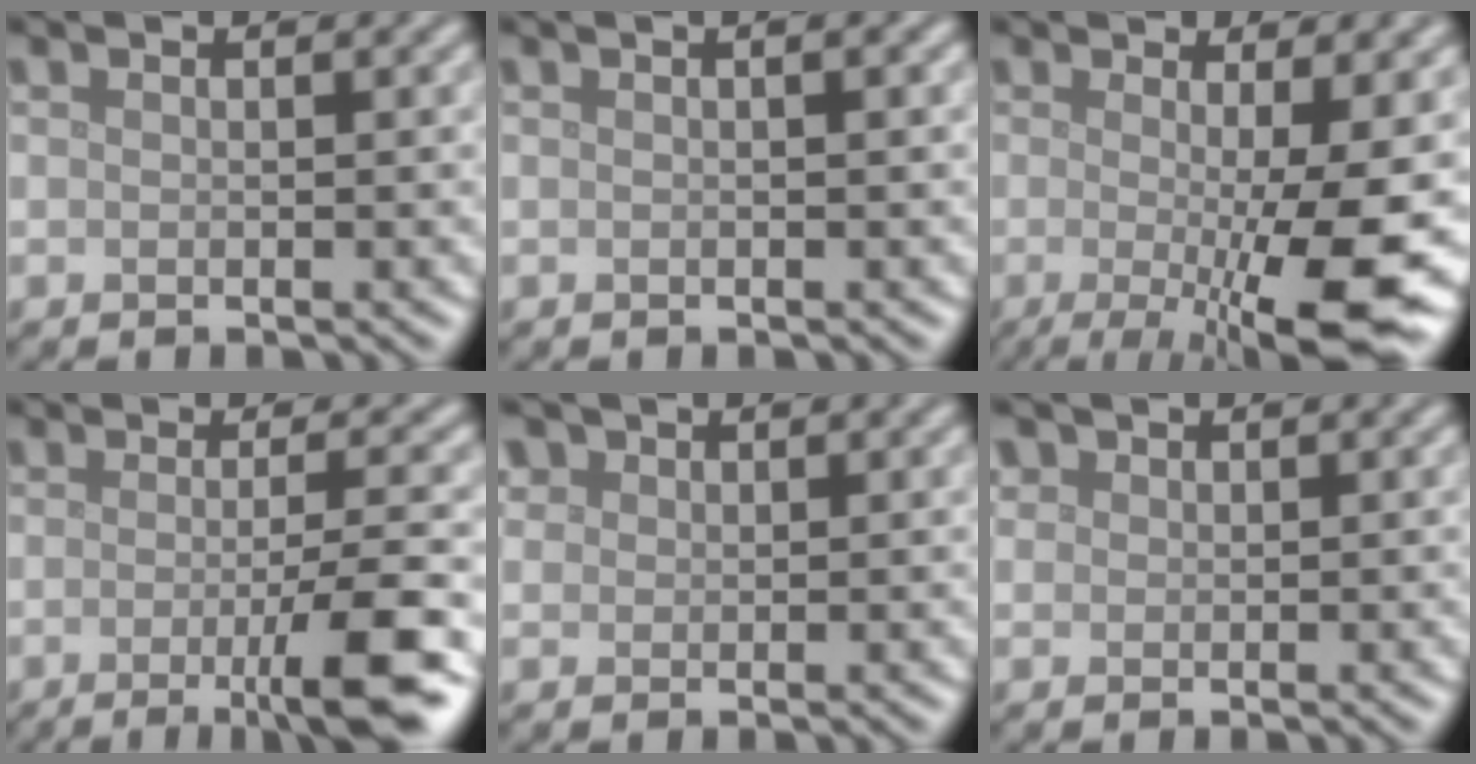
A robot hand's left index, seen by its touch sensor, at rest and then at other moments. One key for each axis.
{"total": 1.1, "fx": 0.3, "fy": 0.2, "fz": 1.0, "tx": -0.017, "ty": 0.006, "tz": 0.002}
{"total": 11.7, "fx": -1.9, "fy": 2.7, "fz": 11.2, "tx": -0.143, "ty": -0.015, "tz": -0.024}
{"total": 6.5, "fx": -1.8, "fy": 1.2, "fz": 6.2, "tx": -0.086, "ty": -0.007, "tz": -0.036}
{"total": 1.7, "fx": 1.0, "fy": 1.3, "fz": 0.4, "tx": -0.010, "ty": -0.002, "tz": 0.017}
{"total": 1.2, "fx": 0.7, "fy": 1.0, "fz": 0.2, "tx": -0.001, "ty": 0.001, "tz": 0.009}